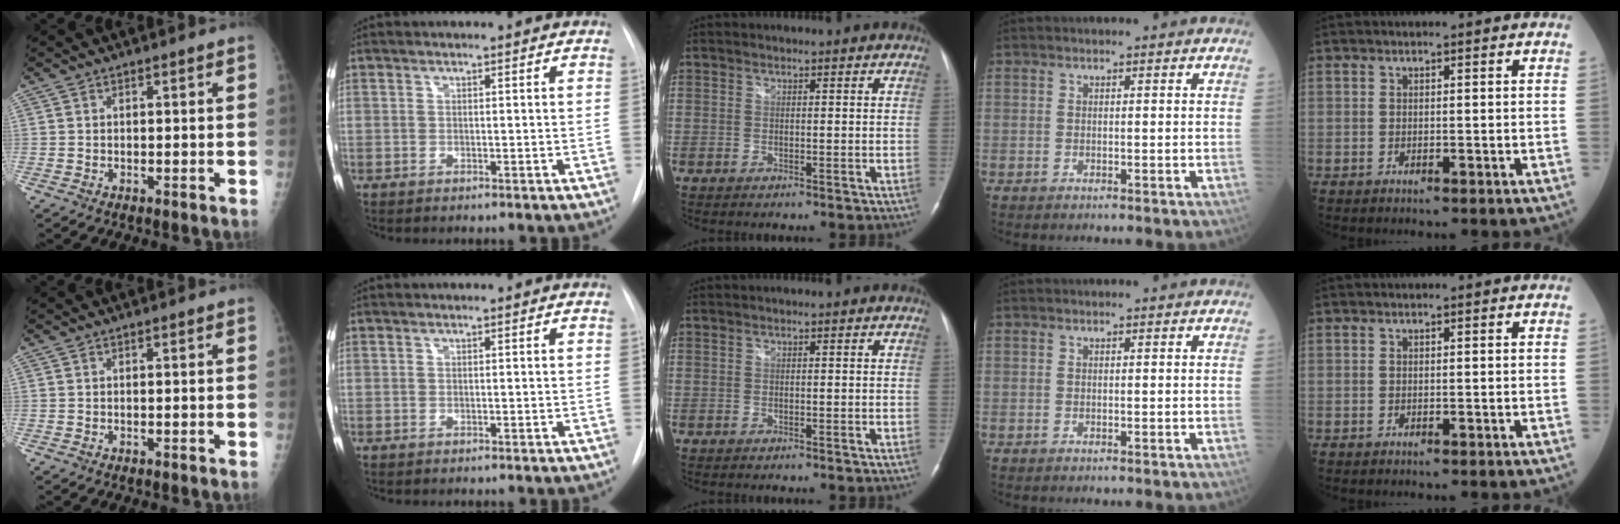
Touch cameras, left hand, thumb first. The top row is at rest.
{}